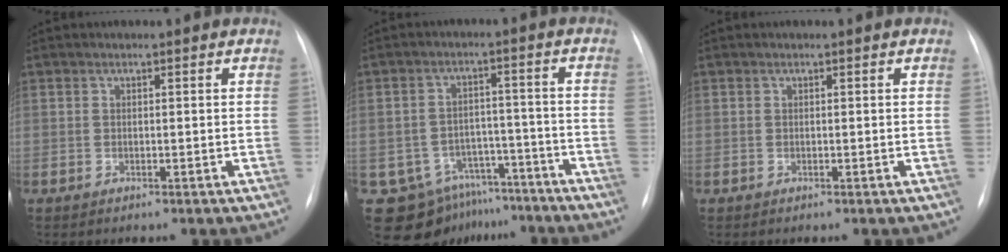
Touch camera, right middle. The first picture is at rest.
{"total": 10.6, "force": [-7.6, 7.2, 1.4], "torque": [-0.017, 0.041, -0.102]}
{"total": 0.0}